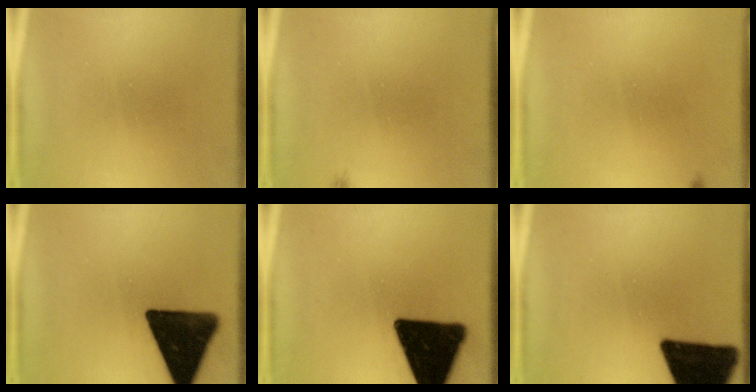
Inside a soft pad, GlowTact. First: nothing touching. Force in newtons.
{"total": 0.6}
{"total": 0.6}
{"total": 16.8}
{"total": 18.1}
{"total": 18.9}